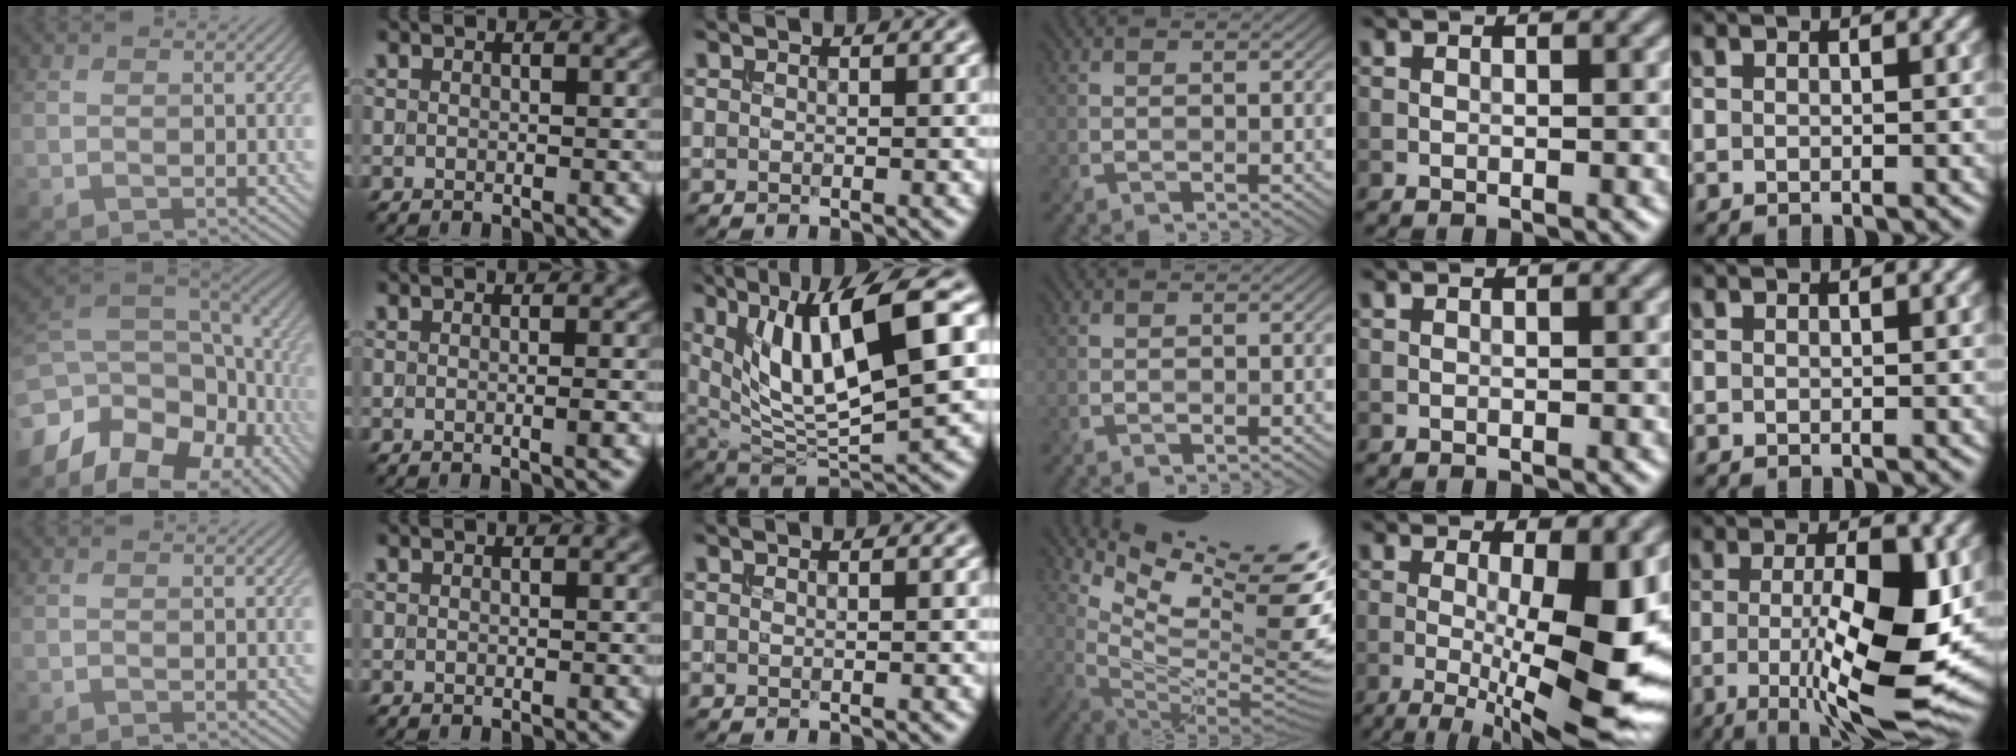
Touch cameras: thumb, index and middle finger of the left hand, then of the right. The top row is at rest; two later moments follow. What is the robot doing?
{"motion": "extract", "object": "backpack"}